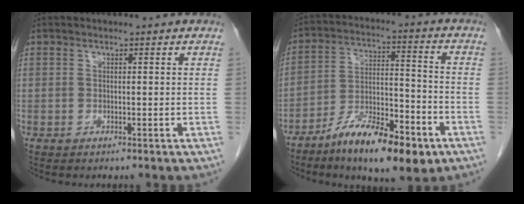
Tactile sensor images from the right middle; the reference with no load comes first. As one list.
[{"total": 14.4, "force": [-8.8, 3.8, 10.8], "torque": [-0.184, -0.004, -0.146]}]